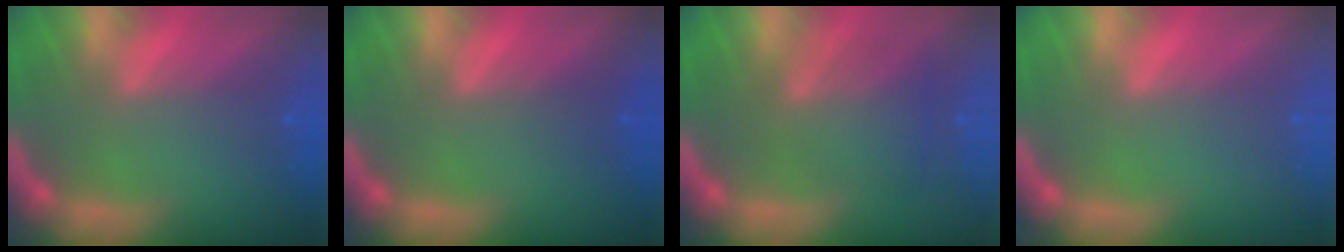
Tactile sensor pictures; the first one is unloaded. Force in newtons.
{"total": 1.0}
{"total": 5.0}
{"total": 0.0}